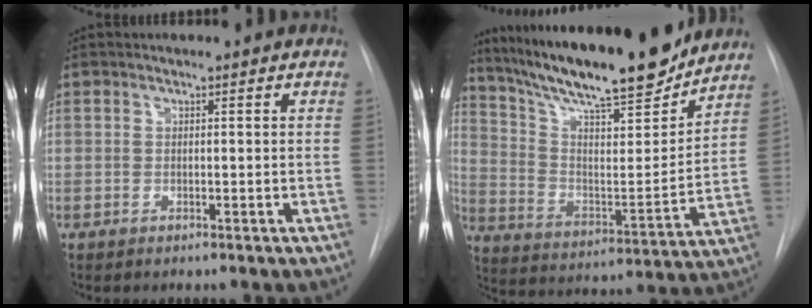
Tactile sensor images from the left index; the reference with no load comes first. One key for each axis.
{"total": 22.5, "fx": 18.8, "fy": 3.1, "fz": 11.8, "tx": -0.208, "ty": -0.015, "tz": 0.301}